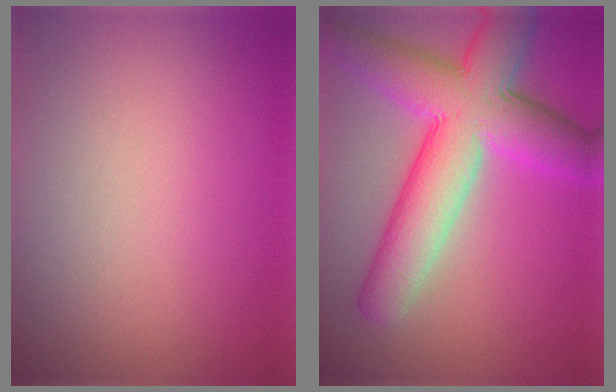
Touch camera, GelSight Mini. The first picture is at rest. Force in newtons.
{"total": 10.0, "press": 10.0, "slide": 0.7}